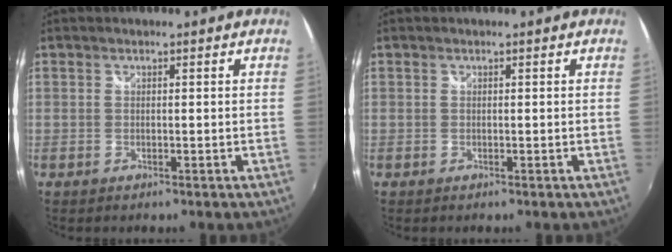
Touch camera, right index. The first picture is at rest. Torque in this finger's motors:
{"motor_torque": [0.00, 0.00, -0.02, 0.01]}